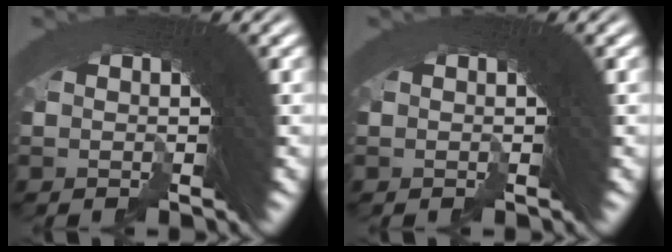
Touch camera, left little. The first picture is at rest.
{"total": 0.0}